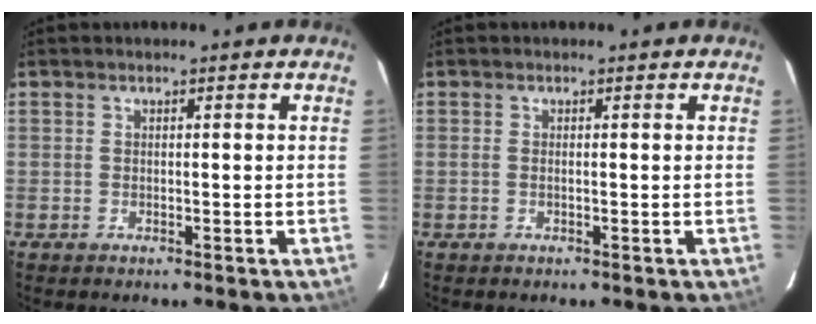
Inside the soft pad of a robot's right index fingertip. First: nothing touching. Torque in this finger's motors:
{"motor_torque": [-0.06, 0.02, -0.05, 0.00]}